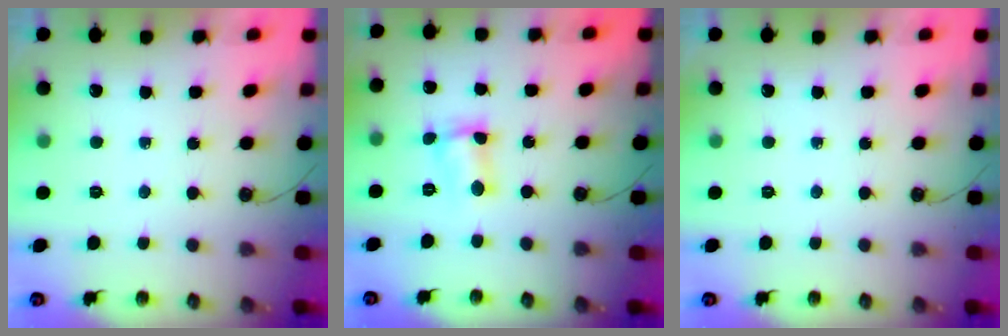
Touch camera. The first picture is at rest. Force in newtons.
{"total": 4.2, "press": 3.5, "slide": 2.3}
{"total": 0.0}